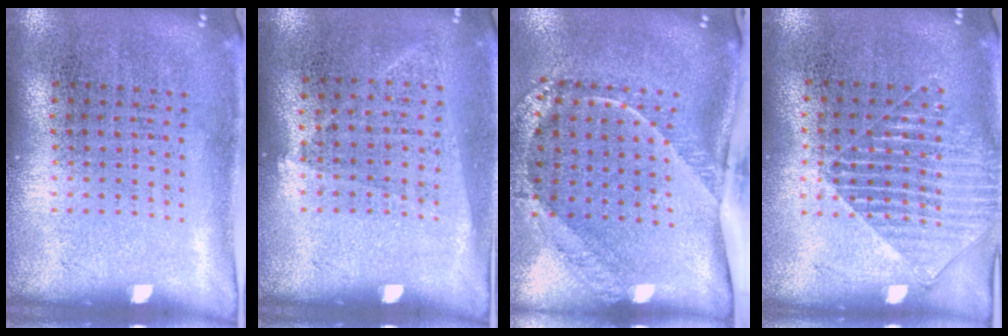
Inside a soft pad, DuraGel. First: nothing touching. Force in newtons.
{"total": 1.0, "press": 0.9, "slide": 0.4}
{"total": 2.7, "press": 1.8, "slide": 2.0}
{"total": 1.5, "press": 1.3, "slide": 0.8}